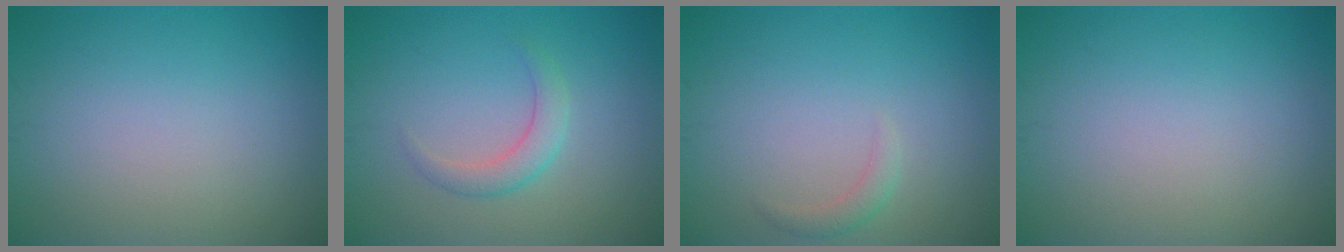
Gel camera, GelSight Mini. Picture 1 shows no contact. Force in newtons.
{"total": 2.2, "press": 2.2, "slide": 0.0}
{"total": 1.2, "press": 1.2, "slide": 0.2}
{"total": 0.0}